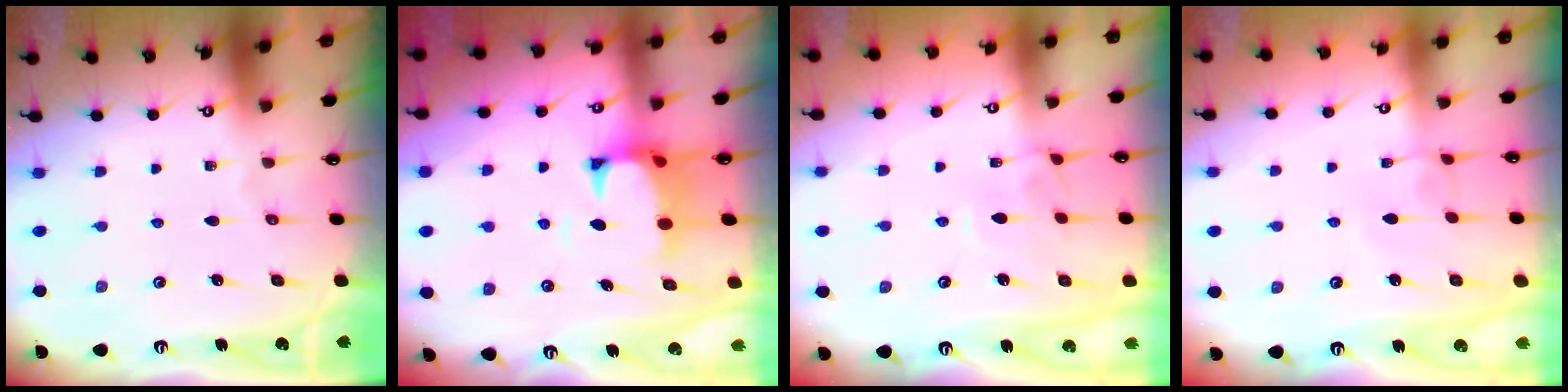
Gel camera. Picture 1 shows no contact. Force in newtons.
{"total": 1.2, "press": 0.6, "slide": 1.1}
{"total": 3.4, "press": 3.4, "slide": 0.1}
{"total": 3.7, "press": 3.7, "slide": 0.2}